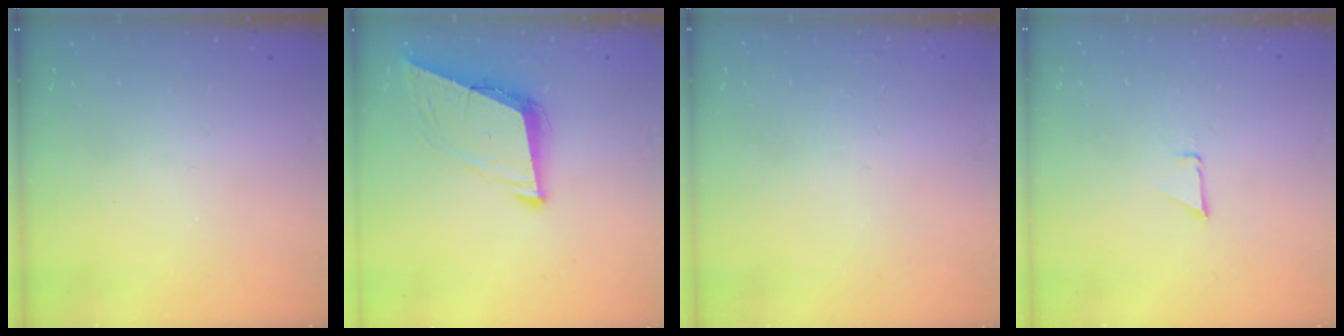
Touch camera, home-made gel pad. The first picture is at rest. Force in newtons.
{"total": 9.1, "press": 8.2, "slide": 3.8}
{"total": 1.8, "press": 1.7, "slide": 0.4}
{"total": 0.8, "press": 0.8, "slide": 0.1}